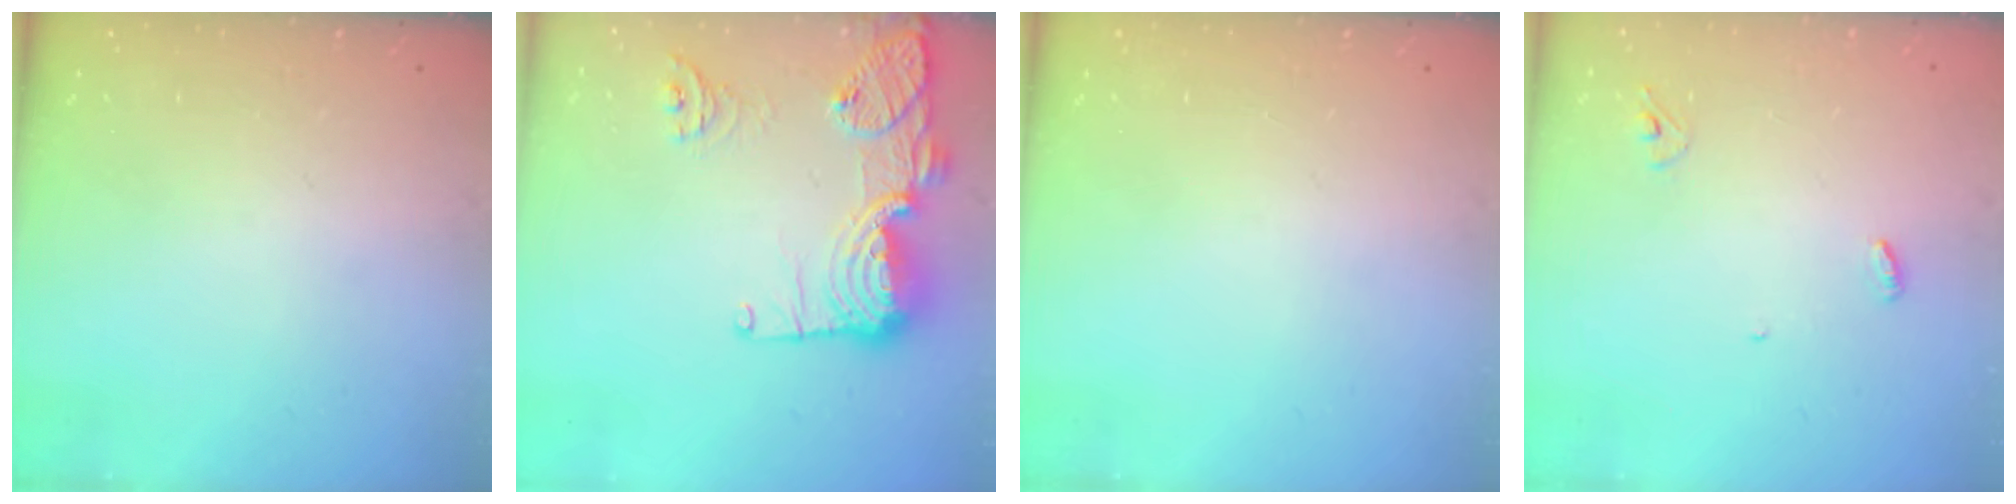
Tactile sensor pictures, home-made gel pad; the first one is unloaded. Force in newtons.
{"total": 19.0, "press": 18.0, "slide": 5.9}
{"total": 0.0}
{"total": 3.5, "press": 3.5, "slide": 0.3}